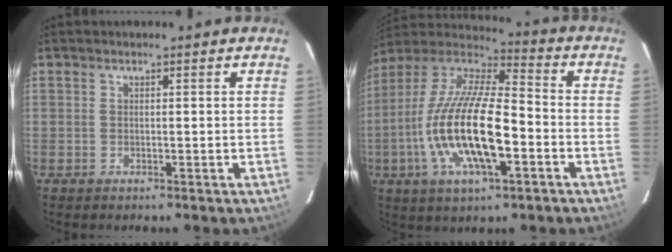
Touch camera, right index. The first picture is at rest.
{"total": 20.8, "force": [-5.4, 6.8, 18.9], "torque": [-0.377, -0.015, -0.106]}